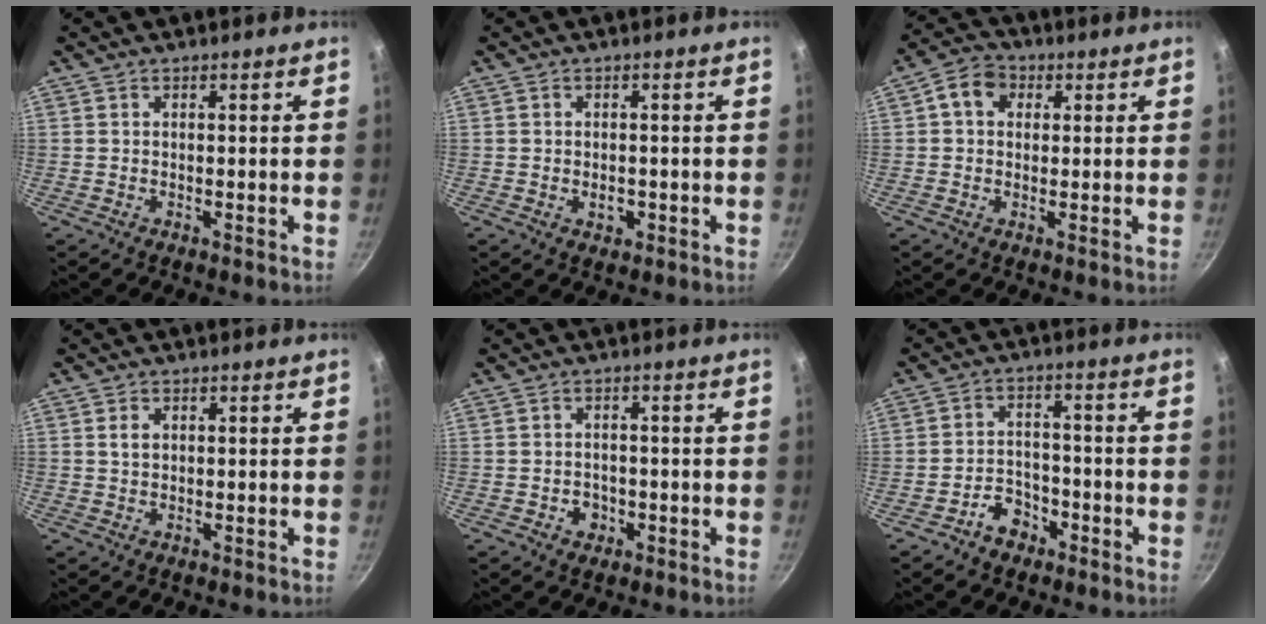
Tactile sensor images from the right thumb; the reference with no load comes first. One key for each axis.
{"total": 2.3, "fx": -0.6, "fy": 1.7, "fz": 1.4, "tx": -0.017, "ty": 0.003, "tz": -0.008}
{"total": 6.3, "fx": 1.6, "fy": 5.0, "fz": 3.4, "tx": -0.039, "ty": 0.008, "tz": 0.013}
{"total": 2.0, "fx": 0.5, "fy": 1.4, "fz": 1.3, "tx": -0.017, "ty": 0.003, "tz": 0.010}
{"total": 3.0, "fx": -1.1, "fy": 2.5, "fz": 1.3, "tx": -0.007, "ty": 0.008, "tz": -0.011}
{"total": 5.4, "fx": -3.5, "fy": 3.7, "fz": 1.9, "tx": -0.012, "ty": 0.037, "tz": -0.057}